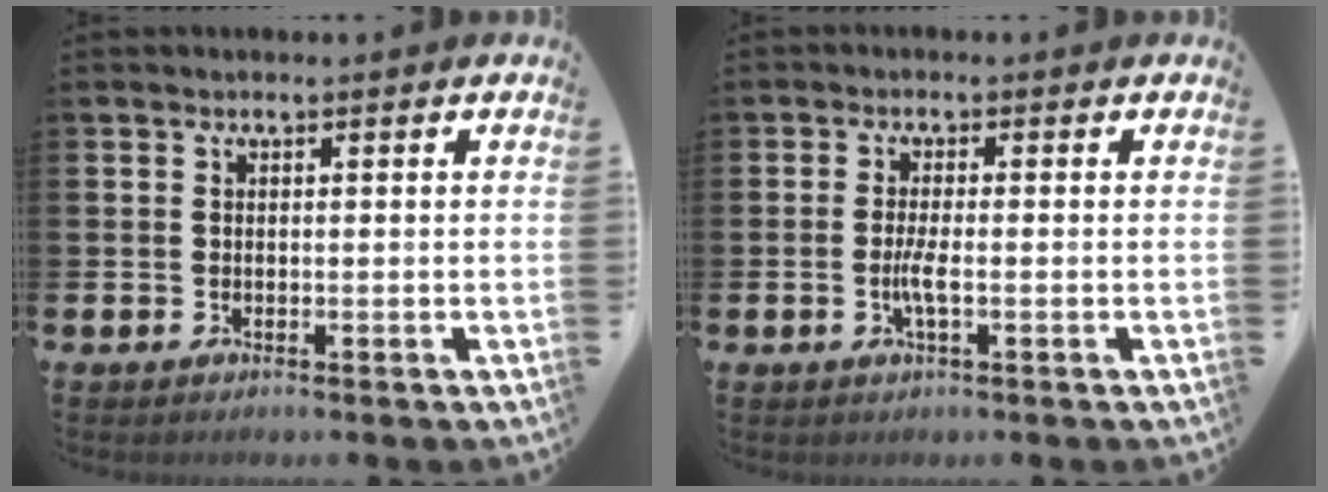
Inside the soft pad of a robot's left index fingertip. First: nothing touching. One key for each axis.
{"total": 2.5, "fx": -0.6, "fy": 0.4, "fz": 2.4, "tx": -0.047, "ty": 0.001, "tz": -0.009}